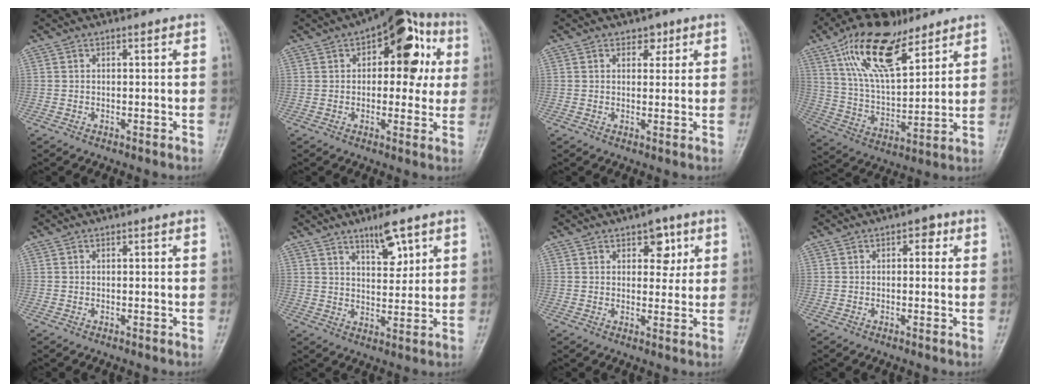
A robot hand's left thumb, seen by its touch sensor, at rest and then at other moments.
{"total": 15.7, "force": [4.3, 8.2, 12.6], "torque": [-0.109, 0.020, 0.048]}
{"total": 2.7, "force": [1.5, 2.0, 1.1], "torque": [0.007, -0.006, 0.017]}
{"total": 17.9, "force": [10.7, 7.9, 12.1], "torque": [-0.189, -0.037, 0.202]}
{"total": 0.0}
{"total": 6.4, "force": [3.9, 2.1, 4.5], "torque": [-0.061, -0.029, 0.067]}
{"total": 6.1, "force": [2.6, 3.9, 3.9], "torque": [-0.014, -0.008, 0.029]}
{"total": 2.8, "force": [0.9, 1.7, 2.0], "torque": [-0.004, 0.004, 0.003]}